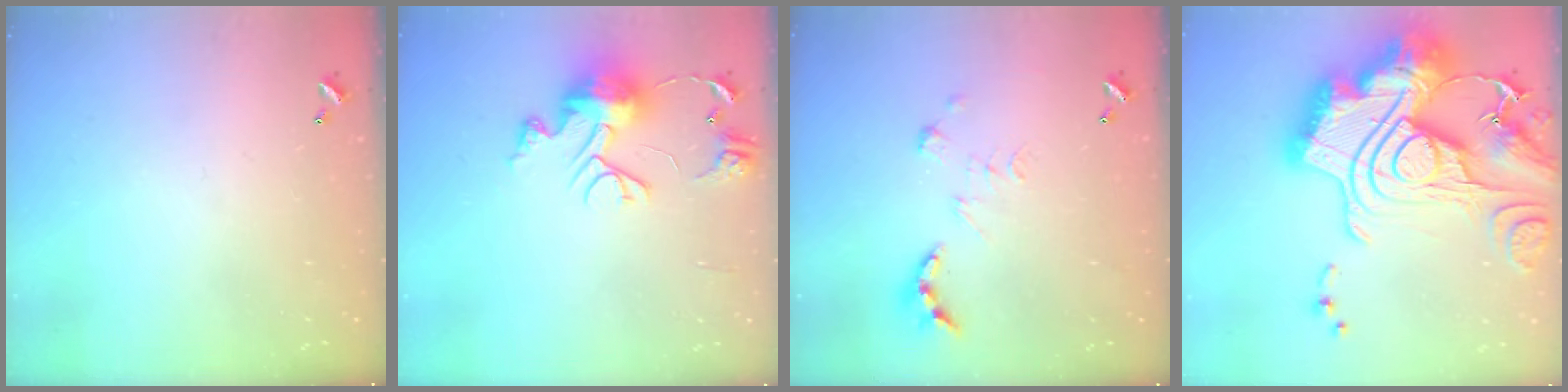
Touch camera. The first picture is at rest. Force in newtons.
{"total": 12.5, "press": 12.4, "slide": 0.9}
{"total": 2.9, "press": 2.7, "slide": 1.3}
{"total": 3.9, "press": 3.2, "slide": 2.3}